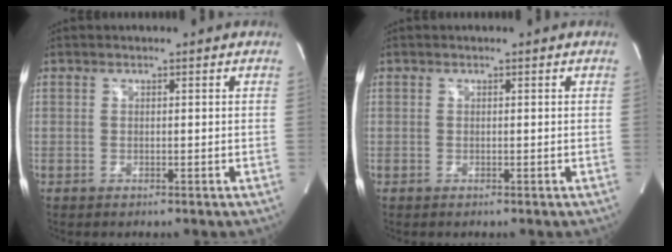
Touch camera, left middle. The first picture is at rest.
{"total": 0.0}